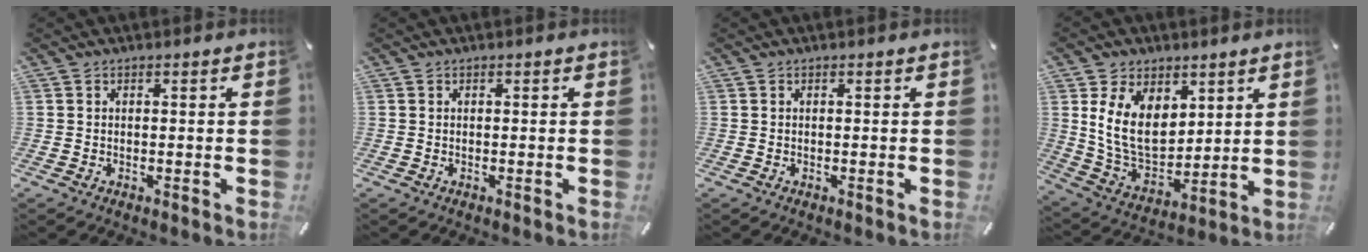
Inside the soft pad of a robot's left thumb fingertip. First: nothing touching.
{"total": 0.0}
{"total": 0.0}
{"total": 13.5, "force": [4.4, 9.9, 8.2], "torque": [-0.171, -0.024, 0.081]}